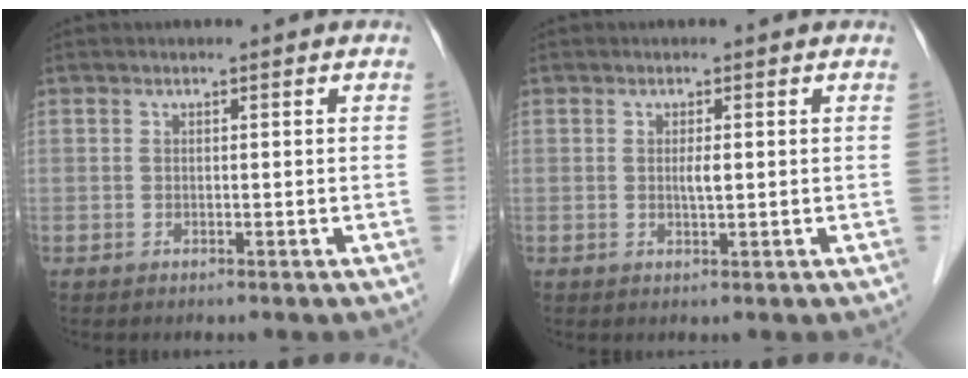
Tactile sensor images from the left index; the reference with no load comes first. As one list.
[{"total": 1.3, "force": [0.2, 0.2, 1.3], "torque": [-0.025, 0.000, 0.003]}]